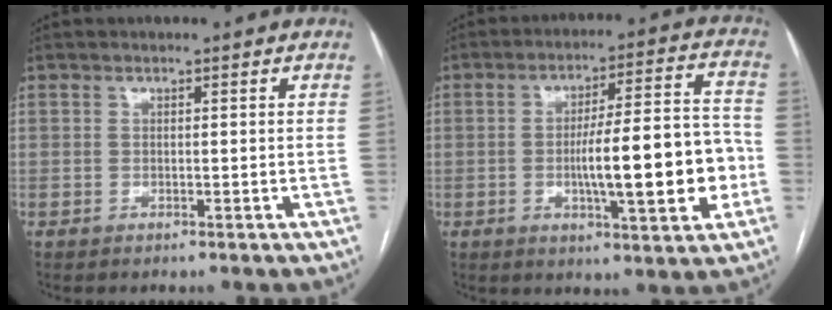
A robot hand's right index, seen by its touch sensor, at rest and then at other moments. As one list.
[{"total": 15.0, "force": [-2.8, 2.6, 14.5], "torque": [-0.220, 0.015, -0.036]}]